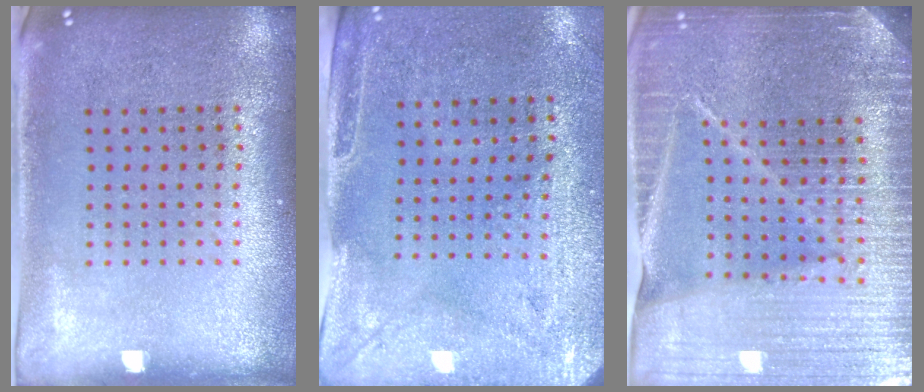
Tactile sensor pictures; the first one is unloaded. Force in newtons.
{"total": 3.0, "press": 2.4, "slide": 1.7}
{"total": 5.5, "press": 4.9, "slide": 2.5}